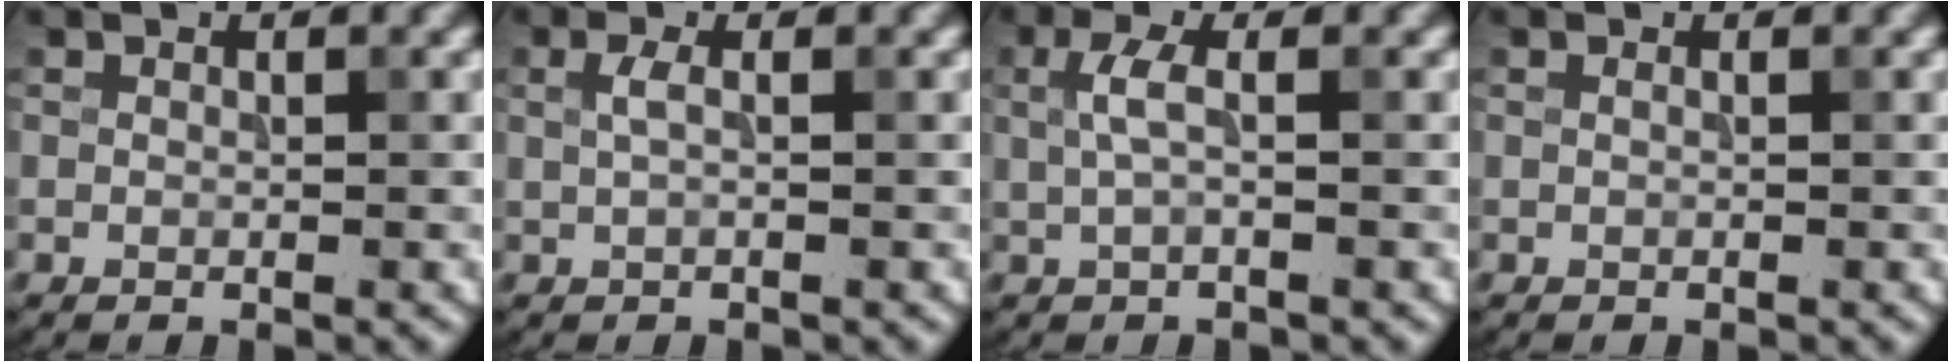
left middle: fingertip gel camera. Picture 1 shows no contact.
{"total": 1.3, "force": [0.3, 0.3, 1.2], "torque": [-0.027, 0.002, 0.004]}
{"total": 2.1, "force": [0.3, 0.5, 2.0], "torque": [-0.046, 0.004, 0.004]}
{"total": 0.0}